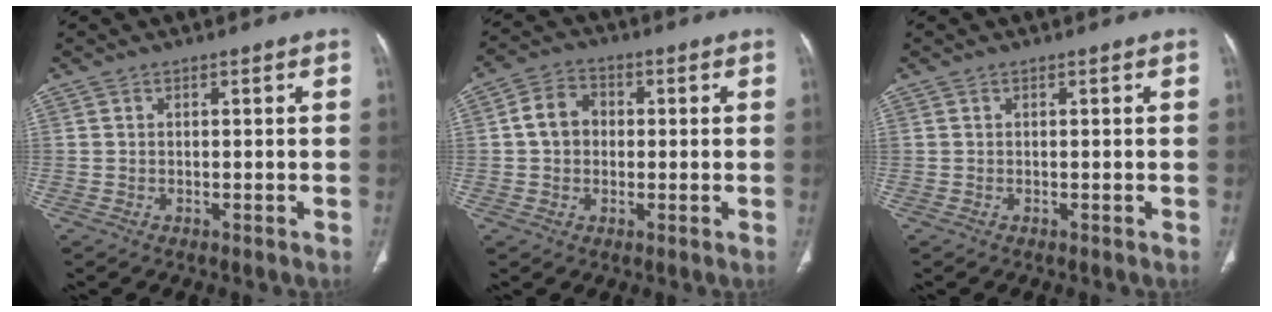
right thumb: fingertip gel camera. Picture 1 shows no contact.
{"total": 6.4, "force": [0.4, 5.3, 3.6], "torque": [-0.047, 0.015, -0.001]}
{"total": 0.0}